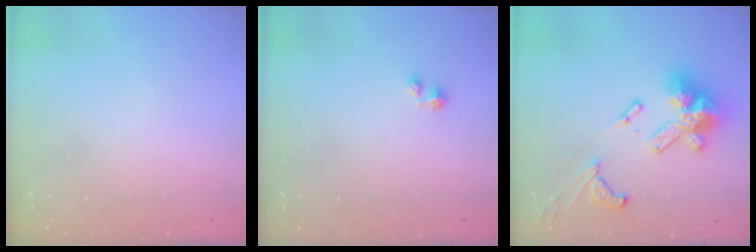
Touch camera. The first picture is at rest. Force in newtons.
{"total": 0.0}
{"total": 18.7, "press": 18.6, "slide": 1.9}